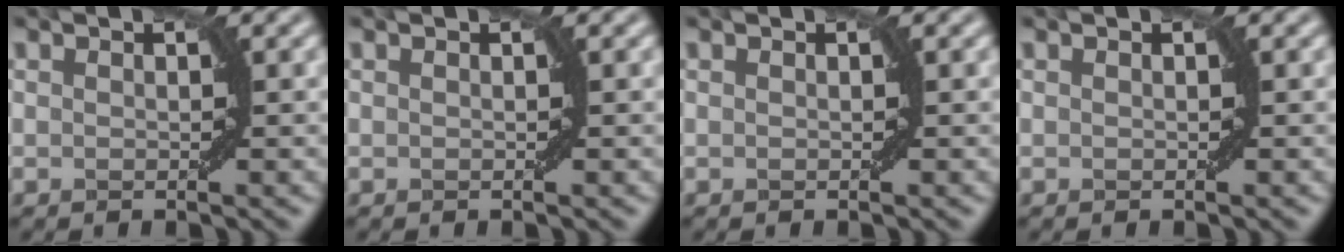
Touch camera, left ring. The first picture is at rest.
{"total": 0.0}
{"total": 0.0}
{"total": 0.0}